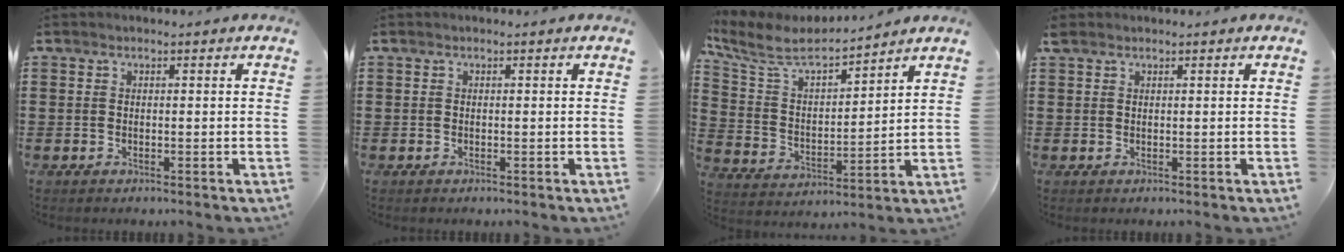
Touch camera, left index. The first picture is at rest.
{"total": 0.0}
{"total": 6.5, "force": [5.9, 1.5, 2.4], "torque": [-0.078, -0.036, 0.097]}
{"total": 0.7, "force": [0.6, 0.3, 0.3], "torque": [-0.007, 0.002, 0.012]}